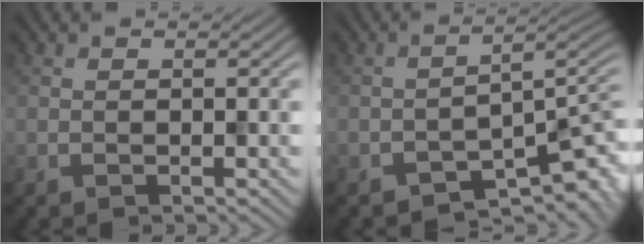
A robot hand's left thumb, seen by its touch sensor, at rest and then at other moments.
{"total": 6.8, "force": [-4.2, 2.0, 4.8], "torque": [-0.061, -0.002, -0.071]}